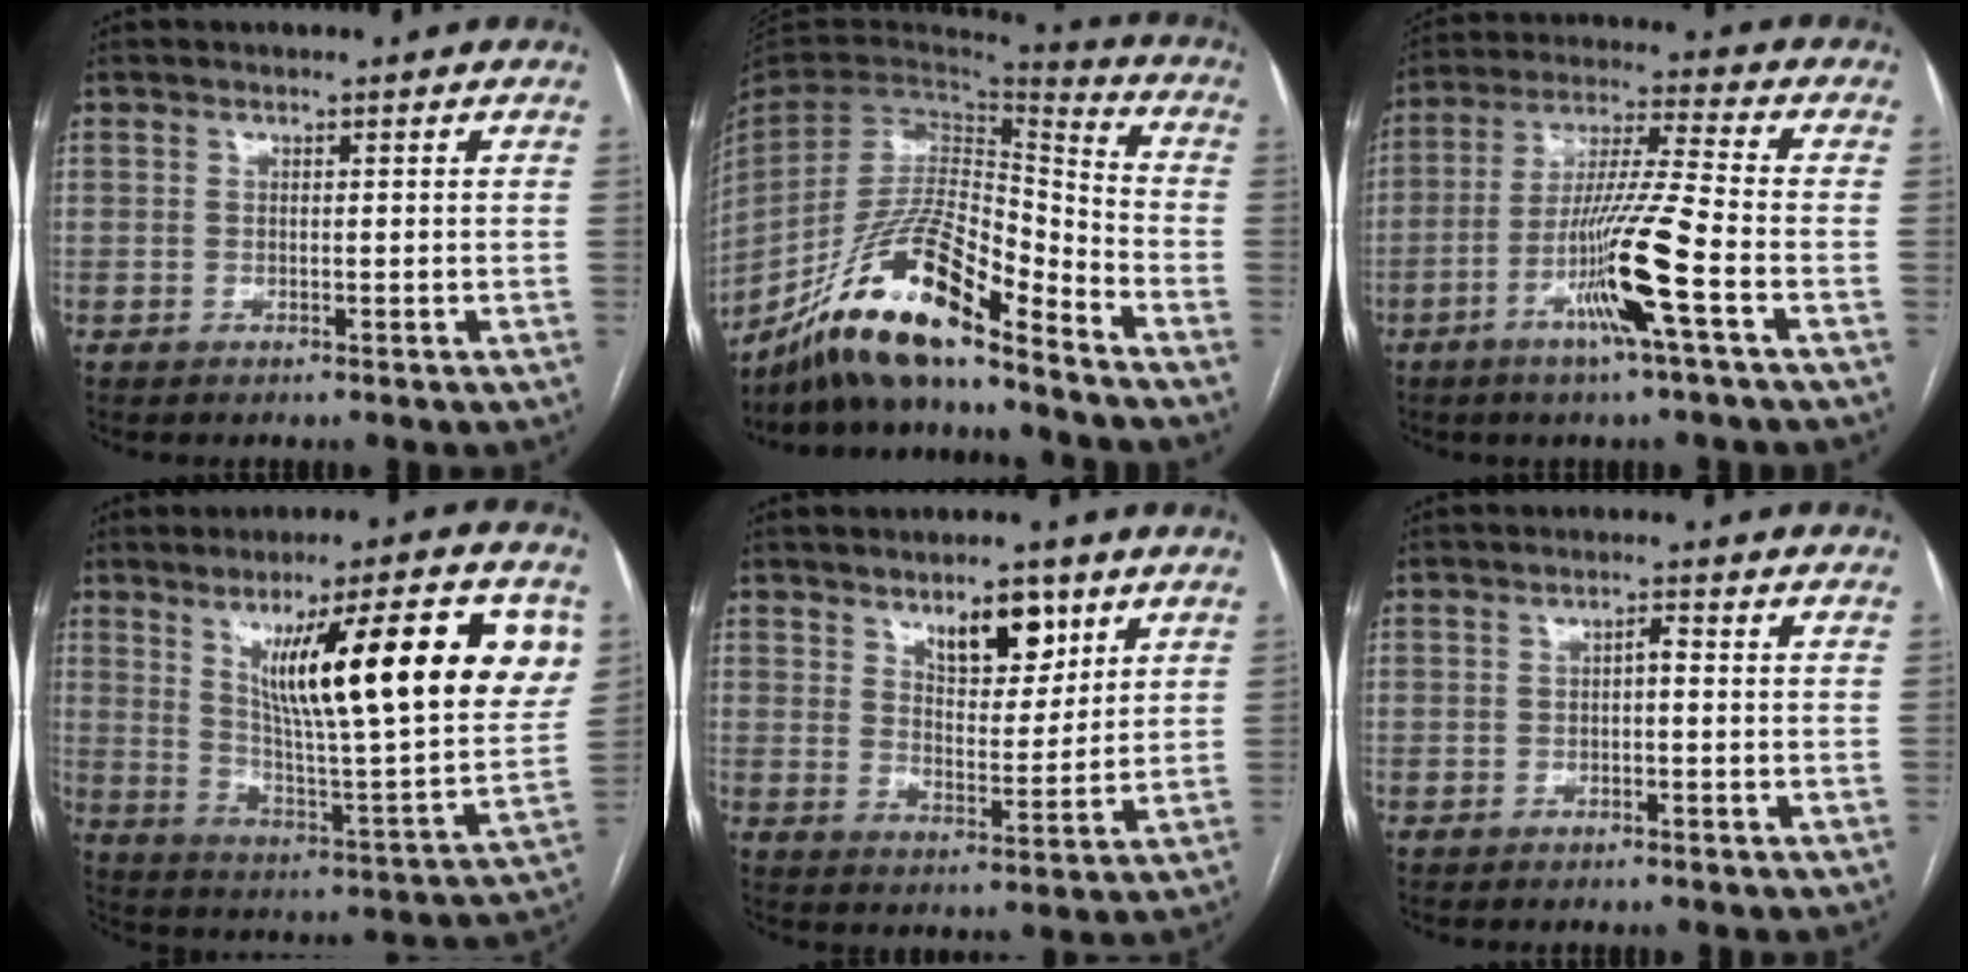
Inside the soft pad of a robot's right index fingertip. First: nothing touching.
{"total": 17.9, "force": [-13.8, 2.7, 11.1], "torque": [-0.219, 0.002, -0.252]}
{"total": 12.3, "force": [-5.1, -1.0, 11.2], "torque": [-0.219, -0.007, -0.099]}
{"total": 25.2, "force": [8.9, 3.2, 23.3], "torque": [-0.329, 0.010, 0.135]}
{"total": 8.1, "force": [4.9, 3.3, 5.6], "torque": [-0.086, -0.001, 0.082]}
{"total": 1.4, "force": [-0.2, 0.5, 1.3], "torque": [-0.019, 0.005, -0.005]}